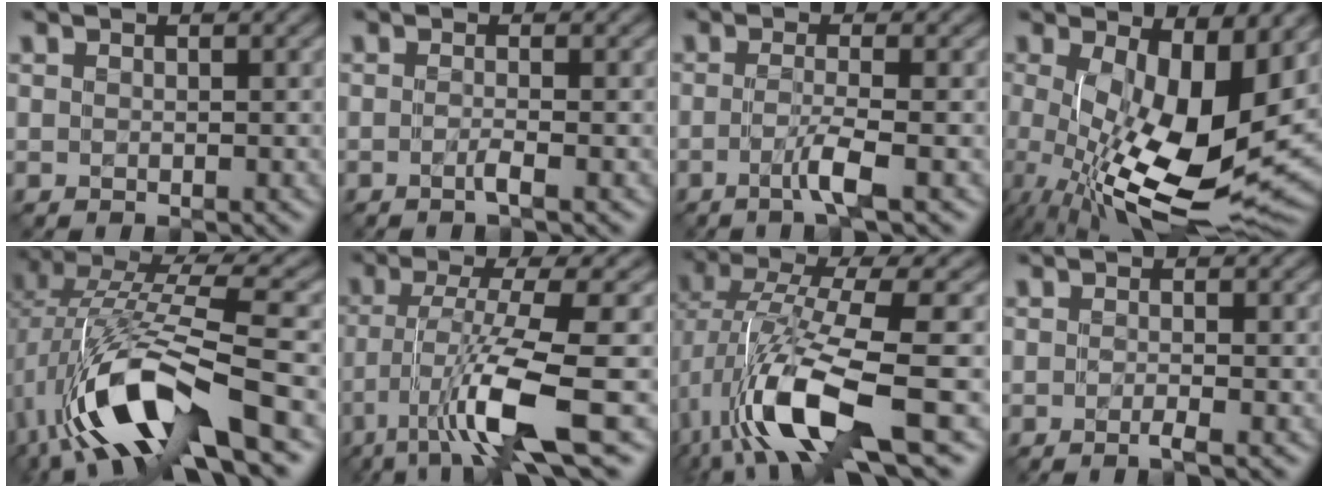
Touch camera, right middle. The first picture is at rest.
{"total": 1.4, "force": [-0.9, 0.2, 1.0], "torque": [-0.011, -0.001, -0.017]}
{"total": 2.7, "force": [-1.4, 0.3, 2.3], "torque": [-0.038, -0.003, -0.028]}
{"total": 13.0, "force": [-0.8, 5.3, 11.8], "torque": [-0.188, -0.029, -0.002]}
{"total": 11.7, "force": [-3.6, 4.0, 10.4], "torque": [-0.205, 0.010, -0.072]}
{"total": 8.8, "force": [-4.1, 1.0, 7.7], "torque": [-0.136, -0.008, -0.071]}
{"total": 10.9, "force": [-3.0, 3.1, 10.0], "torque": [-0.195, -0.006, -0.051]}
{"total": 1.3, "force": [-0.9, 0.2, 0.9], "torque": [-0.007, -0.003, -0.016]}